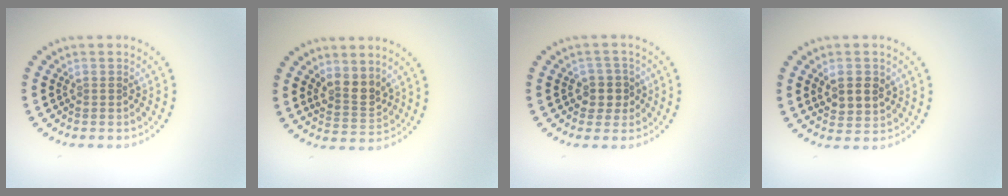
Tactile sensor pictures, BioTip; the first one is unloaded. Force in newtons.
{"total": 2.6, "press": 2.3, "slide": 1.2}
{"total": 2.4, "press": 2.1, "slide": 1.1}
{"total": 3.0, "press": 3.0, "slide": 0.6}